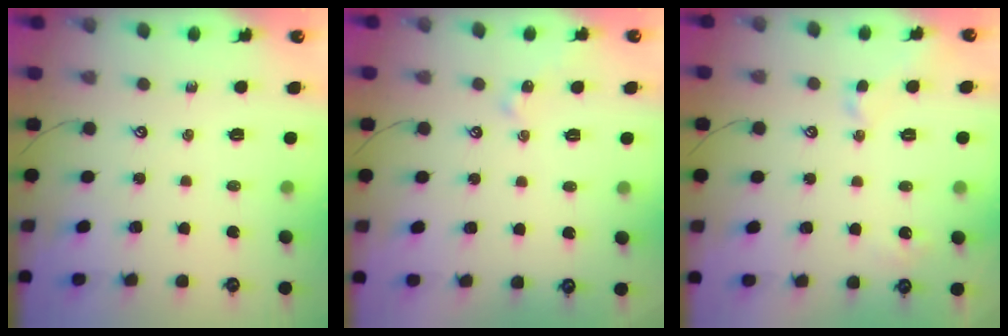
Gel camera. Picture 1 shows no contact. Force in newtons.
{"total": 0.9, "press": 0.9, "slide": 0.2}
{"total": 0.9, "press": 0.7, "slide": 0.5}